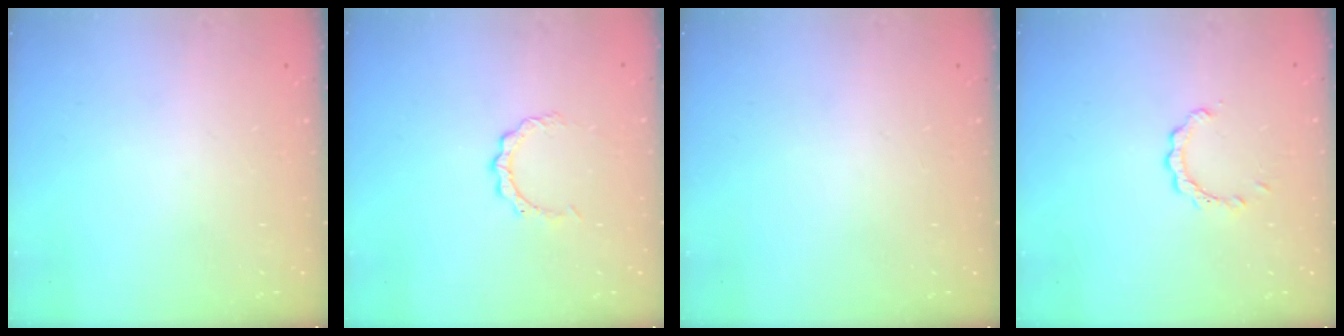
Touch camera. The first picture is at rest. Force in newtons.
{"total": 3.0, "press": 3.0, "slide": 0.2}
{"total": 0.0}
{"total": 2.6, "press": 2.6, "slide": 0.2}